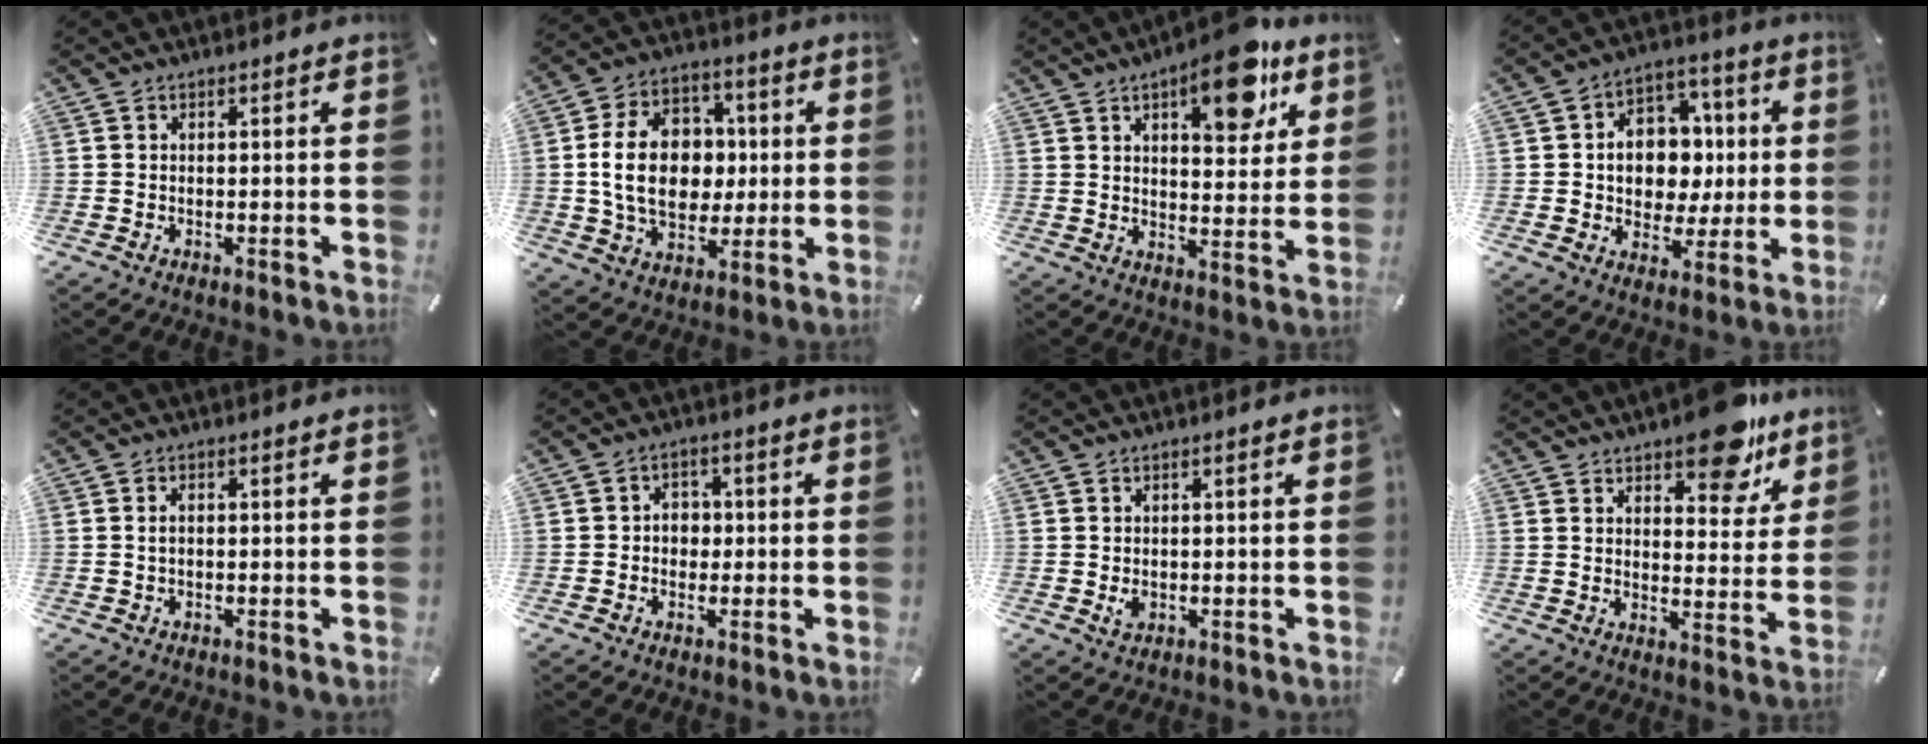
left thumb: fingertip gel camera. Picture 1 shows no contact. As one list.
[{"total": 16.6, "force": [0.5, 12.8, 10.6], "torque": [-0.206, 0.017, 0.012]}, {"total": 14.6, "force": [8.9, 6.4, 9.6], "torque": [-0.116, -0.047, 0.145]}, {"total": 11.4, "force": [0.2, 10.3, 4.9], "torque": [-0.074, 0.010, 0.012]}, {"total": 1.1, "force": [0.2, 0.6, 0.9], "torque": [-0.017, 0.004, 0.001]}, {"total": 4.7, "force": [-0.6, 4.2, 1.9], "torque": [-0.026, 0.009, -0.015]}, {"total": 2.0, "force": [-0.2, 1.5, 1.3], "torque": [-0.016, -0.001, -0.005]}, {"total": 13.8, "force": [10.4, 6.0, 6.8], "torque": [-0.069, -0.074, 0.178]}]